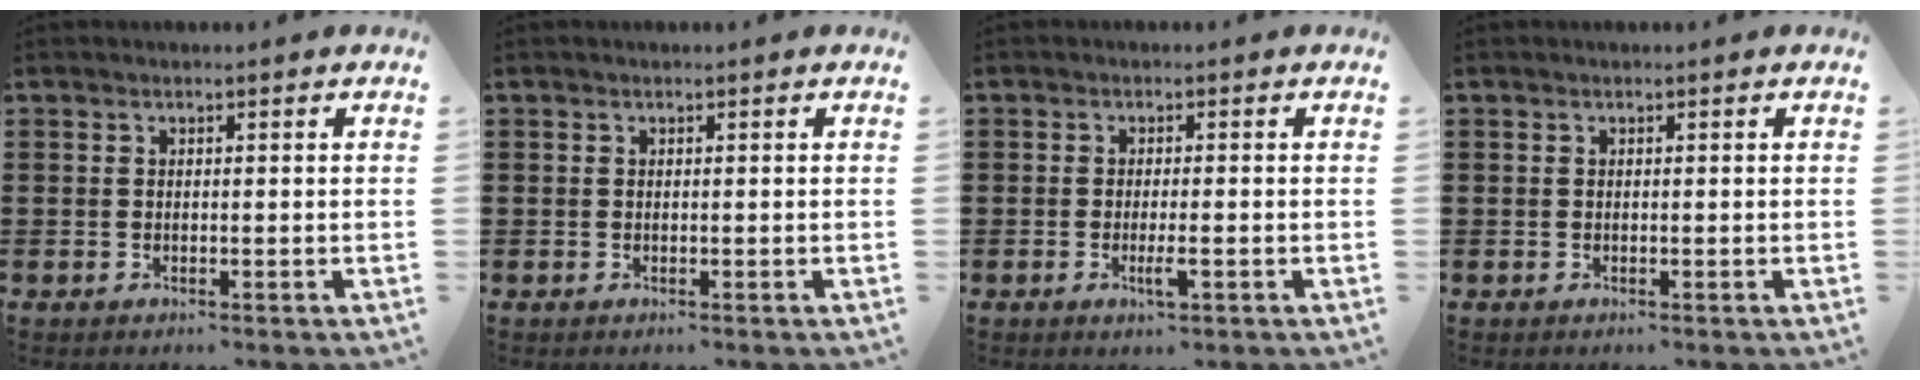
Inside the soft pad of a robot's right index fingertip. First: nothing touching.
{"total": 0.0}
{"total": 2.7, "force": [-1.1, 0.4, 2.4], "torque": [-0.048, -0.004, -0.021]}
{"total": 0.0}